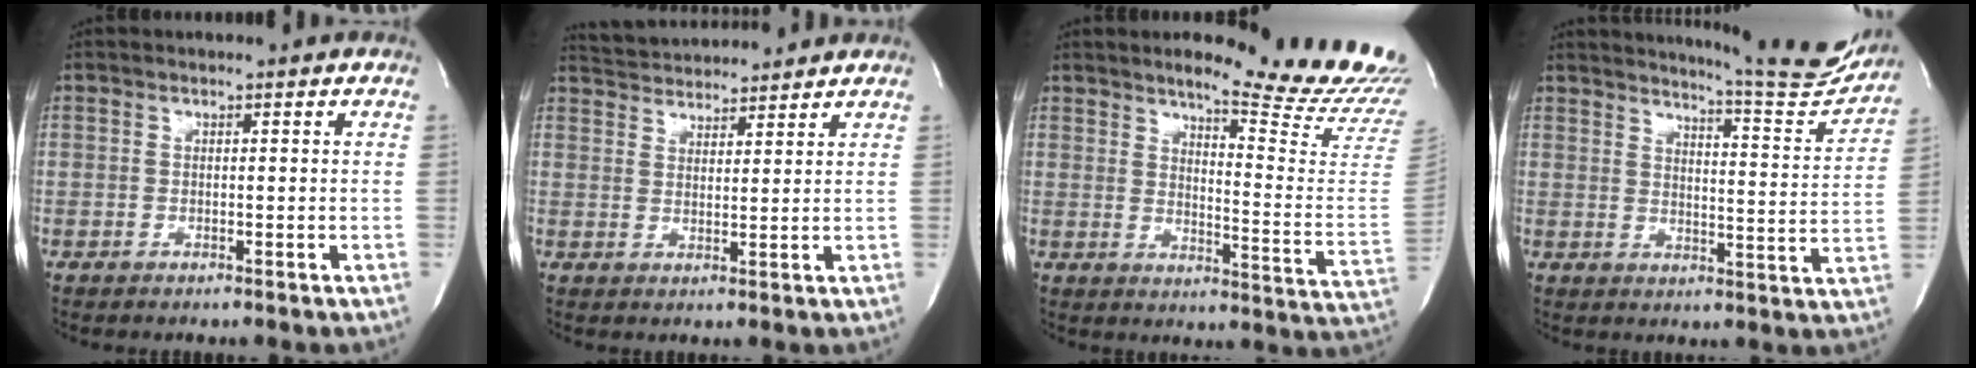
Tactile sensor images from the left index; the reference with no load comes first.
{"total": 7.9, "force": [7.8, 0.9, 1.2], "torque": [-0.029, 0.024, 0.124]}
{"total": 19.0, "force": [17.2, -0.3, 8.0], "torque": [-0.112, -0.121, 0.200]}
{"total": 15.1, "force": [14.5, 0.3, 4.3], "torque": [-0.065, -0.074, 0.171]}